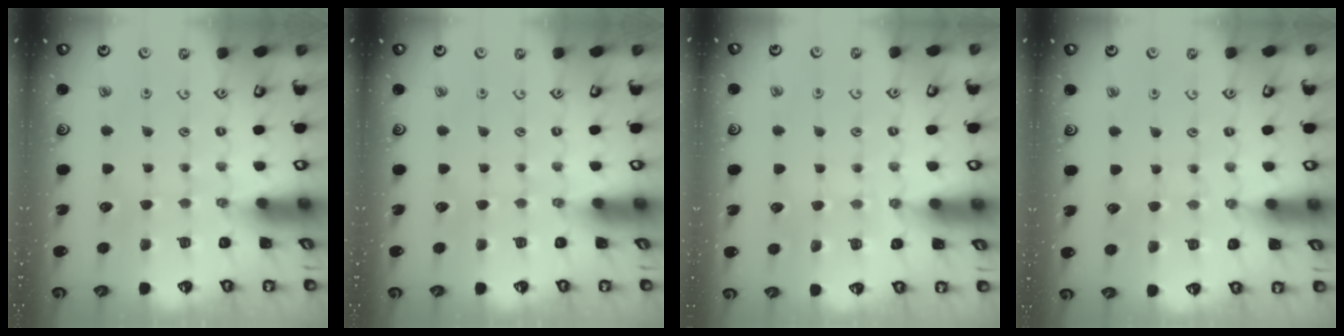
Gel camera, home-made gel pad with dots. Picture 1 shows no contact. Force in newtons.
{"total": 0.0}
{"total": 4.3, "press": 4.3, "slide": 0.4}
{"total": 2.8, "press": 2.8, "slide": 0.5}